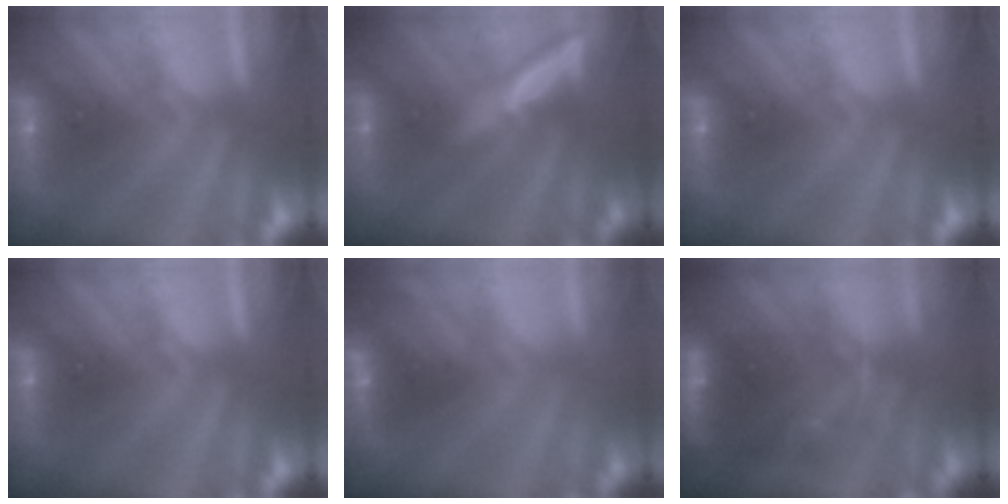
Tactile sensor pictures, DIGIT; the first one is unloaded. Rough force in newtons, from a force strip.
{"total": 2.4}
{"total": 0.0}
{"total": 0.0}
{"total": 2.8}
{"total": 8.1}